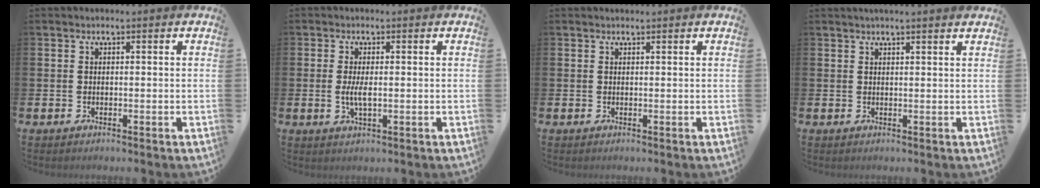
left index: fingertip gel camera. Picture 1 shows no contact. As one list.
[{"total": 2.7, "force": [0.0, 0.9, 2.5], "torque": [-0.044, 0.000, -0.001]}, {"total": 0.6, "force": [0.6, 0.1, 0.1], "torque": [0.011, -0.004, 0.008]}, {"total": 1.6, "force": [1.5, -0.2, 0.5], "torque": [-0.005, -0.003, 0.027]}]